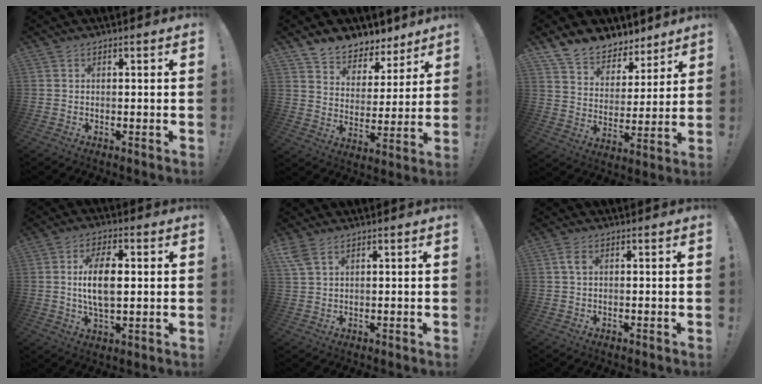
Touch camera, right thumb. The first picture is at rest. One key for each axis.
{"total": 8.1, "fx": 6.8, "fy": 4.3, "fz": 1.0, "tx": -0.020, "ty": -0.062, "tz": 0.129}
{"total": 10.0, "fx": 8.4, "fy": 5.1, "fz": 1.7, "tx": -0.039, "ty": -0.070, "tz": 0.160}
{"total": 11.2, "fx": 1.2, "fy": 5.6, "fz": 9.6, "tx": -0.170, "ty": -0.005, "tz": 0.014}
{"total": 4.1, "fx": 2.4, "fy": 1.9, "fz": 2.7, "tx": -0.056, "ty": -0.005, "tz": 0.048}
{"total": 2.5, "fx": 0.6, "fy": 1.5, "fz": 1.9, "tx": -0.032, "ty": 0.003, "tz": 0.009}